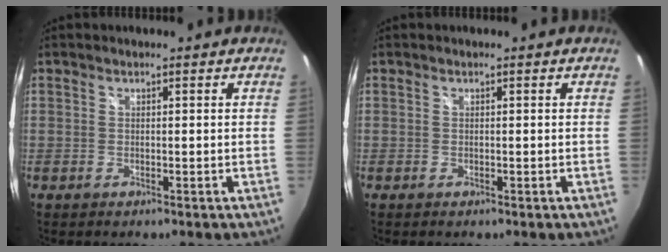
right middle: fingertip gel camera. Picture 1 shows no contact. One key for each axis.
{"total": 0.0}